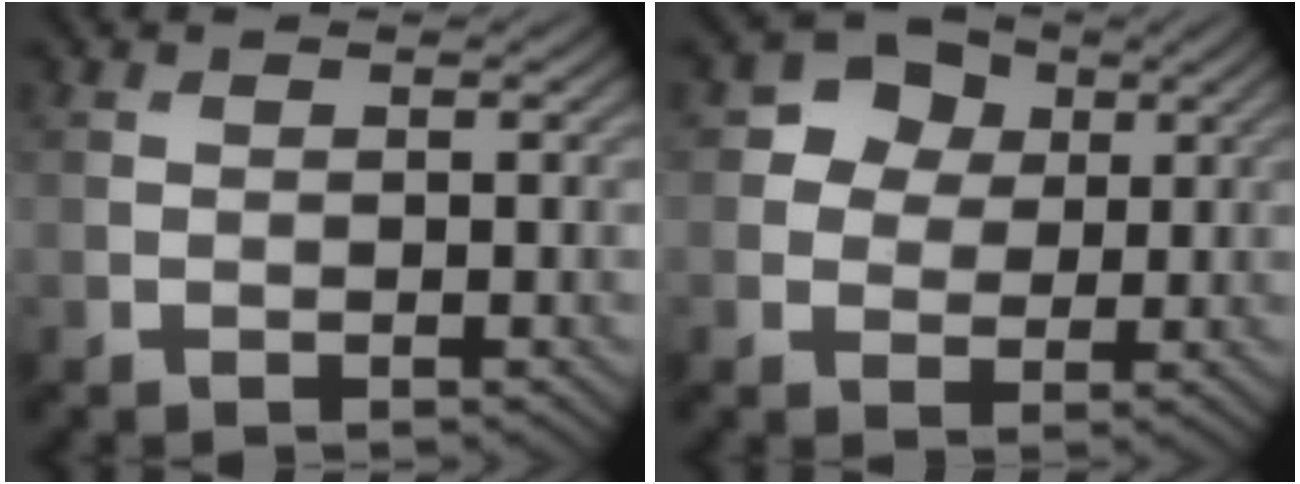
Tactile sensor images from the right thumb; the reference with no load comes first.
{"total": 6.5, "force": [2.4, 5.6, 2.4], "torque": [-0.067, 0.010, 0.029]}